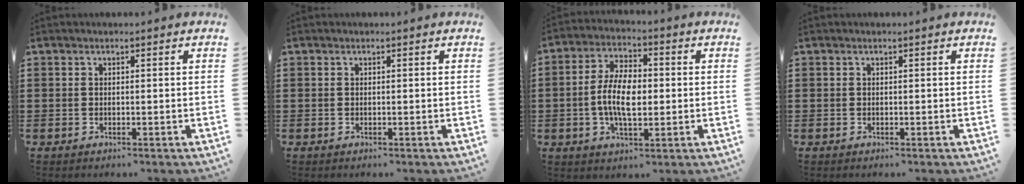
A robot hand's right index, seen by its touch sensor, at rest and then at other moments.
{"total": 0.0}
{"total": 7.9, "force": [-0.7, 3.9, 6.8], "torque": [-0.151, 0.003, -0.020]}
{"total": 0.0}